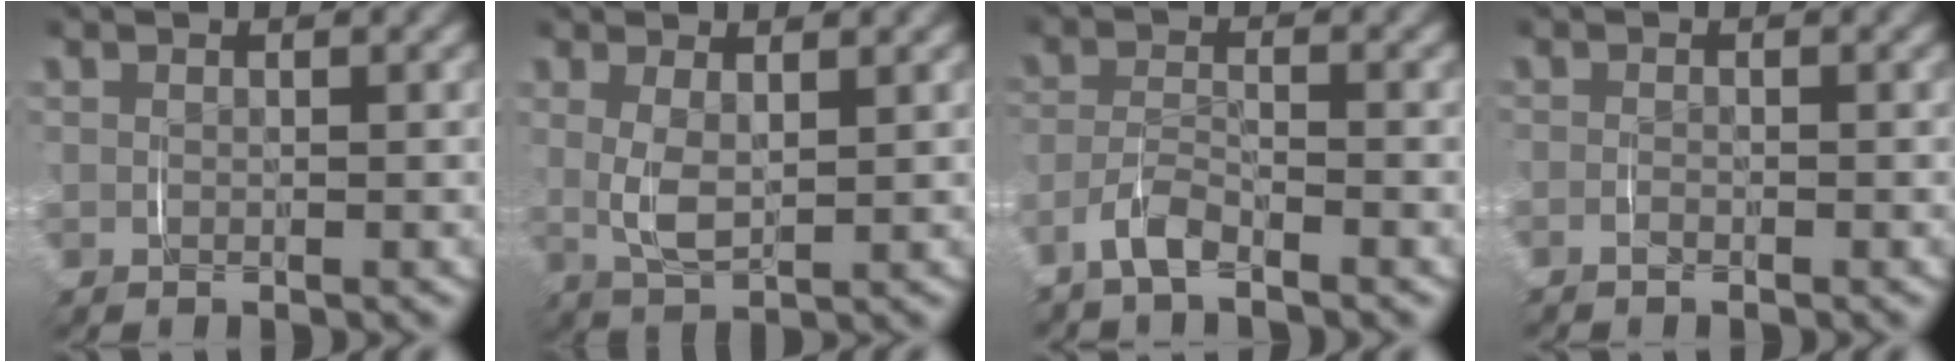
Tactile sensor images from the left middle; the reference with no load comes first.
{"total": 3.2, "force": [0.4, 1.5, 2.7], "torque": [-0.067, -0.011, 0.013]}
{"total": 2.7, "force": [-2.7, -0.1, 0.7], "torque": [-0.020, 0.001, -0.054]}
{"total": 1.1, "force": [-1.0, -0.2, -0.2], "torque": [-0.002, -0.004, -0.020]}